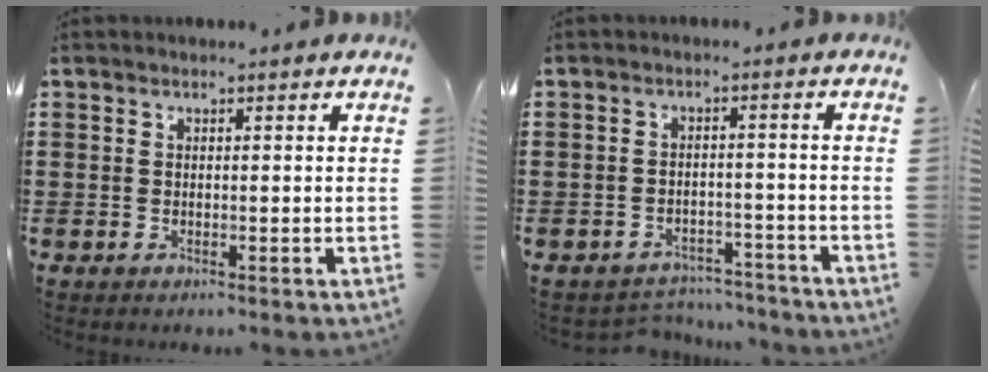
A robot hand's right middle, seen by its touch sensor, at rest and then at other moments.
{"total": 3.4, "force": [-3.3, 0.5, 0.0], "torque": [-0.008, 0.001, -0.071]}